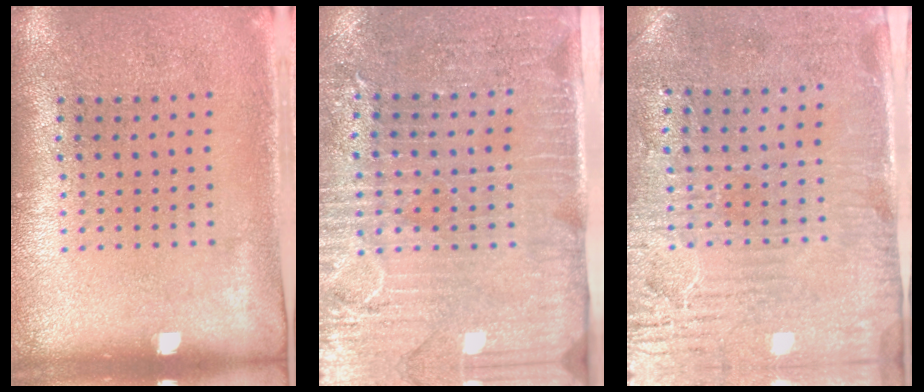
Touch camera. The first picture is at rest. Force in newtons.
{"total": 3.5, "press": 3.2, "slide": 1.4}
{"total": 3.3, "press": 2.7, "slide": 1.8}